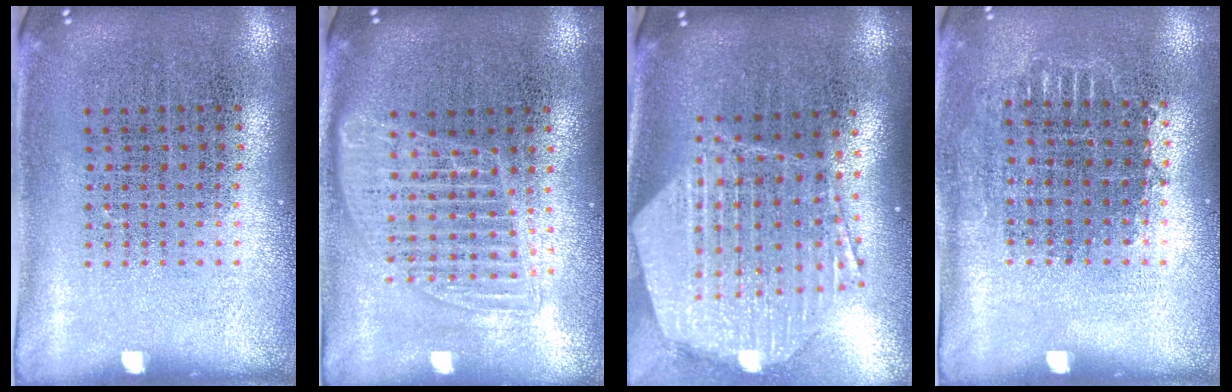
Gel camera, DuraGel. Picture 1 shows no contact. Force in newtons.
{"total": 1.4, "press": 1.3, "slide": 0.6}
{"total": 2.5, "press": 2.1, "slide": 1.4}
{"total": 0.7, "press": 0.7, "slide": 0.3}